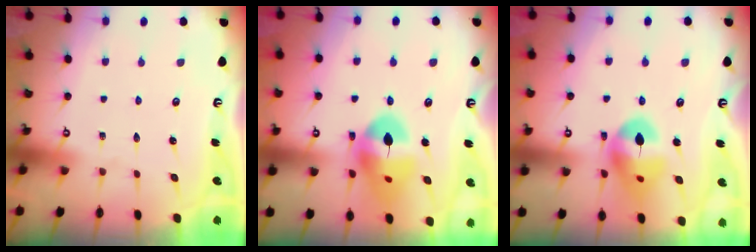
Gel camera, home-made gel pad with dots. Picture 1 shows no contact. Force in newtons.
{"total": 16.8, "press": 16.7, "slide": 2.3}
{"total": 15.3, "press": 15.2, "slide": 1.6}